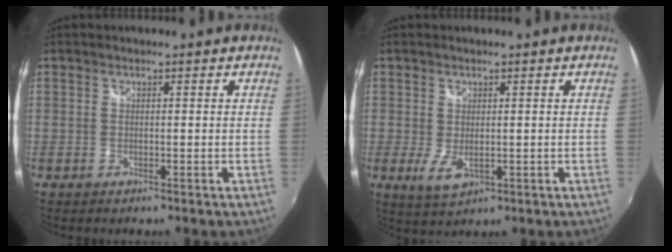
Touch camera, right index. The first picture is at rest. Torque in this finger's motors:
{"motor_torque": [0.43, 0.41, 0.34, 0.06]}